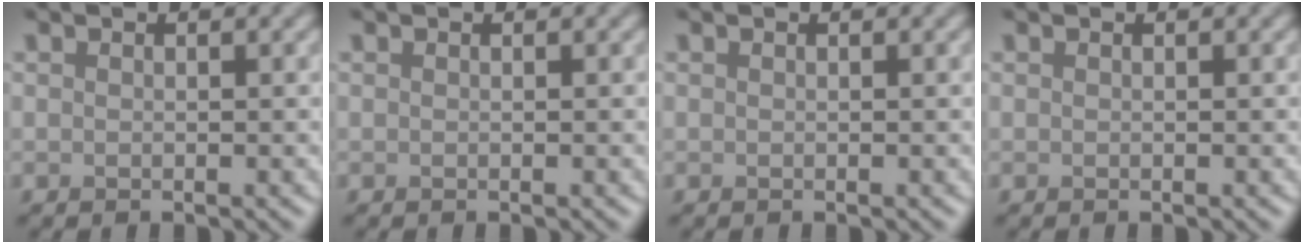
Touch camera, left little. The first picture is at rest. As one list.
[{"total": 0.0}, {"total": 0.0}, {"total": 0.0}]